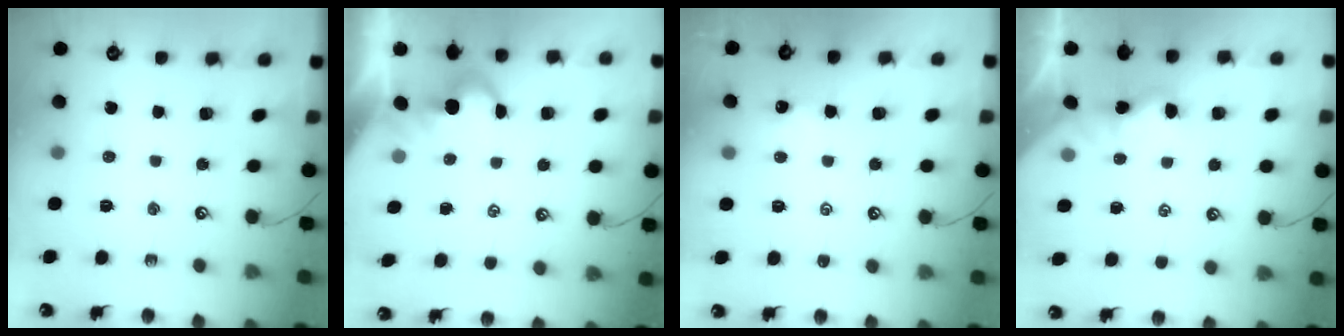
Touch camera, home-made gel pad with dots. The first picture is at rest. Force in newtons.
{"total": 1.6, "press": 1.6, "slide": 0.2}
{"total": 0.6, "press": 0.5, "slide": 0.3}
{"total": 1.7, "press": 1.7, "slide": 0.3}